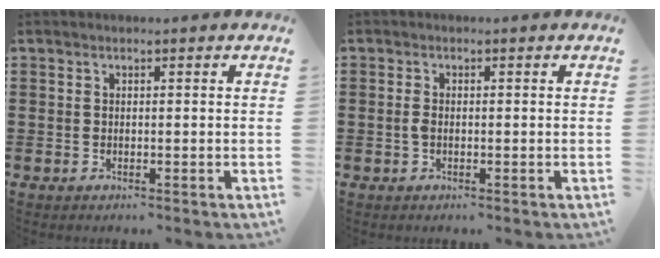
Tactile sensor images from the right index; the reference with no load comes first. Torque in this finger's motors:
{"motor_torque": [0.38, 0.14, 0.08, 0.05]}